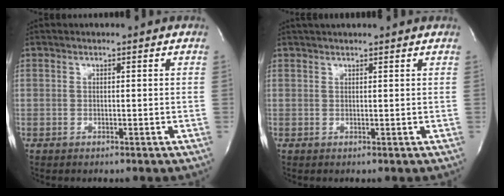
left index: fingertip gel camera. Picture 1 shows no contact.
{"total": 4.7, "force": [4.2, 0.1, 2.0], "torque": [-0.028, 0.027, 0.057]}